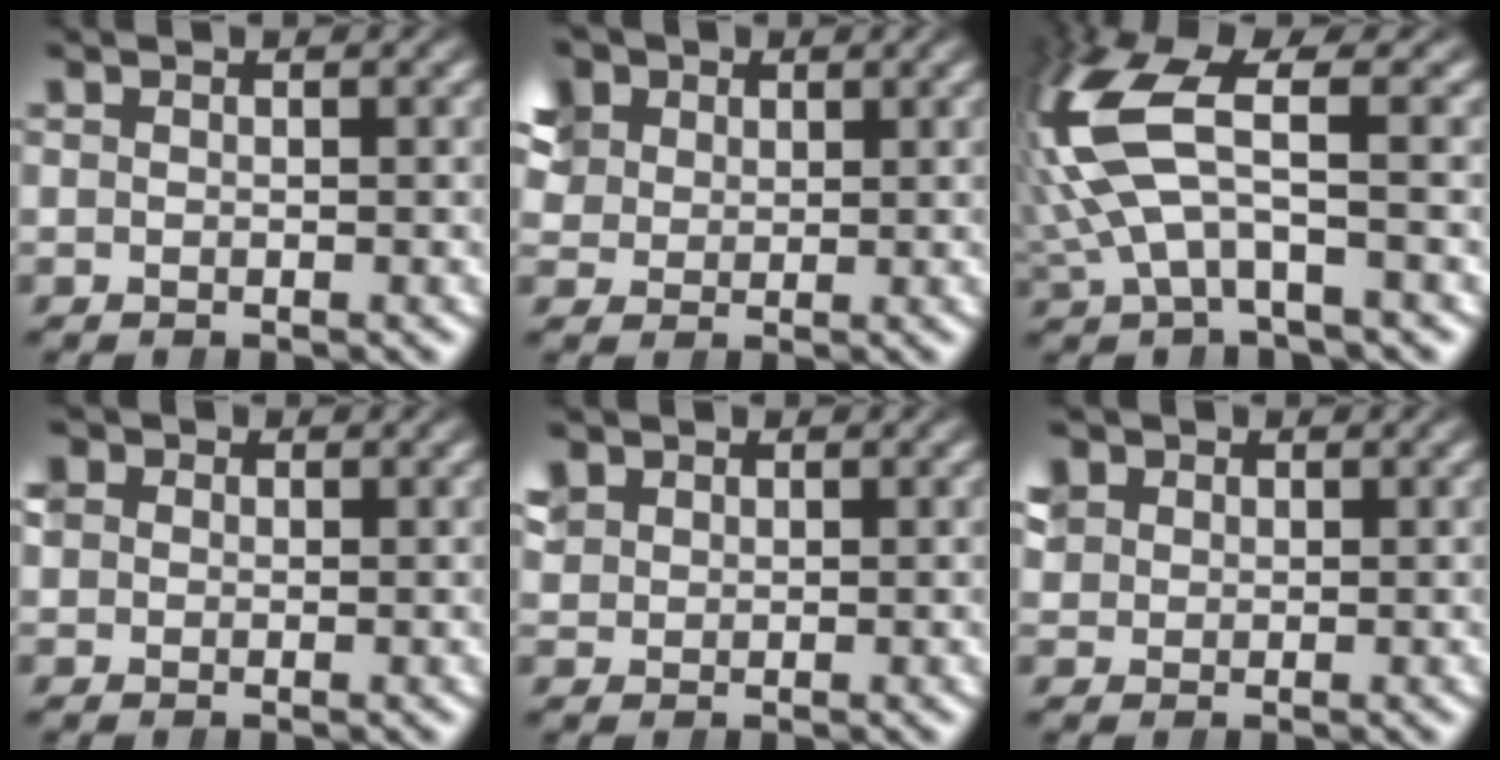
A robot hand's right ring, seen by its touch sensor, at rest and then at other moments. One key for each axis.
{"total": 8.3, "fx": 3.9, "fy": 6.3, "fz": 3.7, "tx": -0.079, "ty": 0.011, "tz": 0.059}
{"total": 9.4, "fx": 1.0, "fy": 5.5, "fz": 7.5, "tx": -0.183, "ty": 0.003, "tz": 0.019}
{"total": 3.8, "fx": 0.8, "fy": 3.4, "fz": 1.6, "tx": -0.042, "ty": 0.001, "tz": 0.013}
{"total": 2.6, "fx": 1.3, "fy": 2.0, "fz": 0.9, "tx": -0.020, "ty": 0.004, "tz": 0.029}
{"total": 3.5, "fx": 1.4, "fy": 2.9, "fz": 1.4, "tx": -0.034, "ty": 0.001, "tz": 0.029}